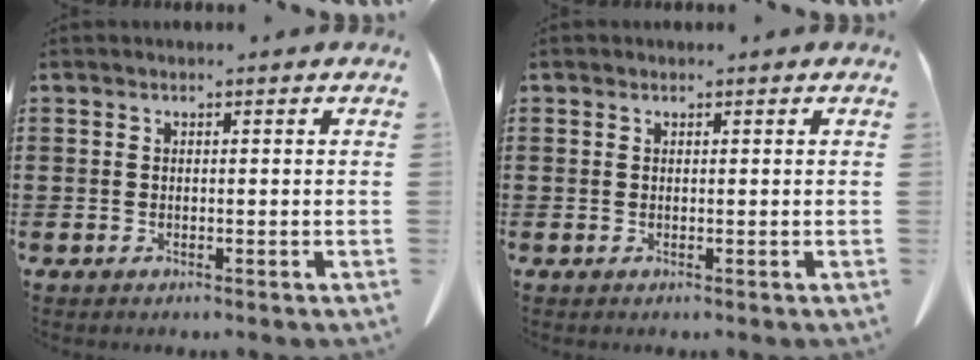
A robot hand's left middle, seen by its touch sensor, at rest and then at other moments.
{"total": 0.0}